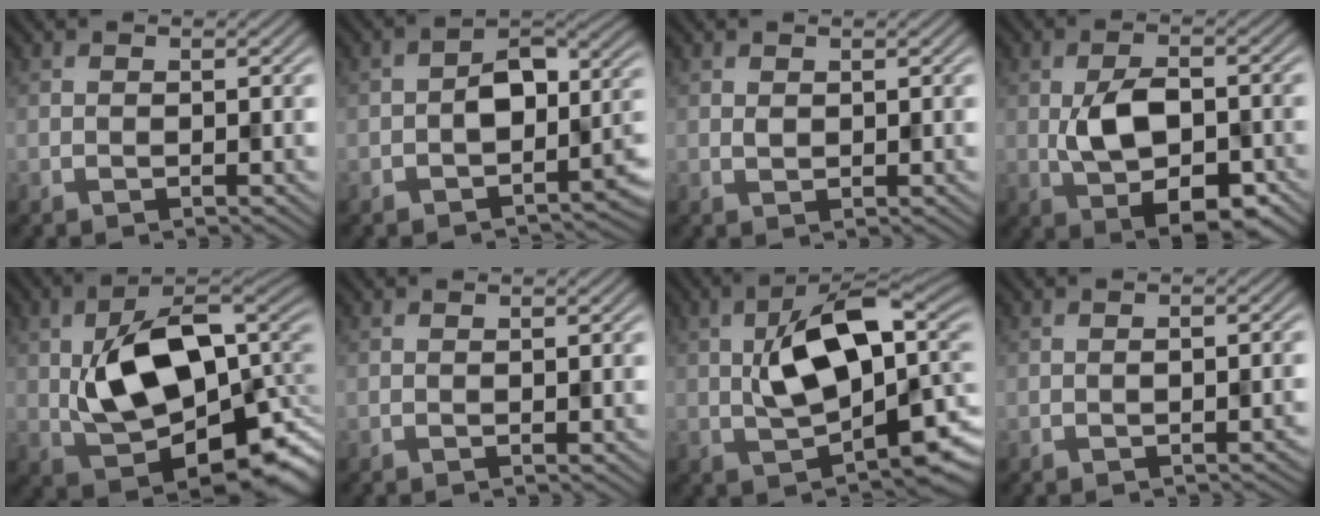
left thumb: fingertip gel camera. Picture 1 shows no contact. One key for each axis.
{"total": 8.0, "fx": -2.0, "fy": 5.2, "fz": 5.8, "tx": -0.069, "ty": -0.003, "tz": -0.042}
{"total": 0.8, "fx": 0.6, "fy": 0.5, "fz": 0.2, "tx": -0.005, "ty": -0.001, "tz": 0.011}
{"total": 8.8, "fx": -1.9, "fy": 4.6, "fz": 7.2, "tx": -0.140, "ty": -0.011, "tz": -0.029}
{"total": 16.4, "fx": 0.4, "fy": 9.7, "fz": 13.1, "tx": -0.224, "ty": -0.028, "tz": 0.016}
{"total": 0.0}
{"total": 12.3, "fx": 1.0, "fy": 6.2, "fz": 10.5, "tx": -0.177, "ty": -0.002, "tz": 0.020}
{"total": 0.9, "fx": -0.6, "fy": 0.2, "fz": 0.6, "tx": -0.006, "ty": 0.002, "tz": -0.009}